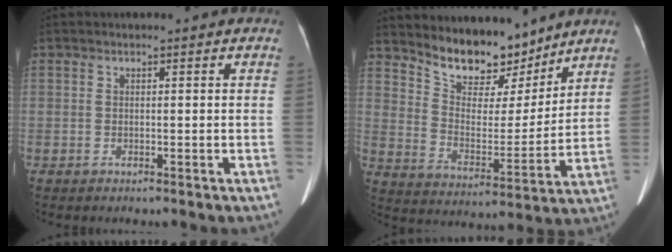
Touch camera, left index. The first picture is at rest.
{"total": 11.6, "force": [10.1, 4.1, 3.7], "torque": [-0.063, -0.009, 0.186]}